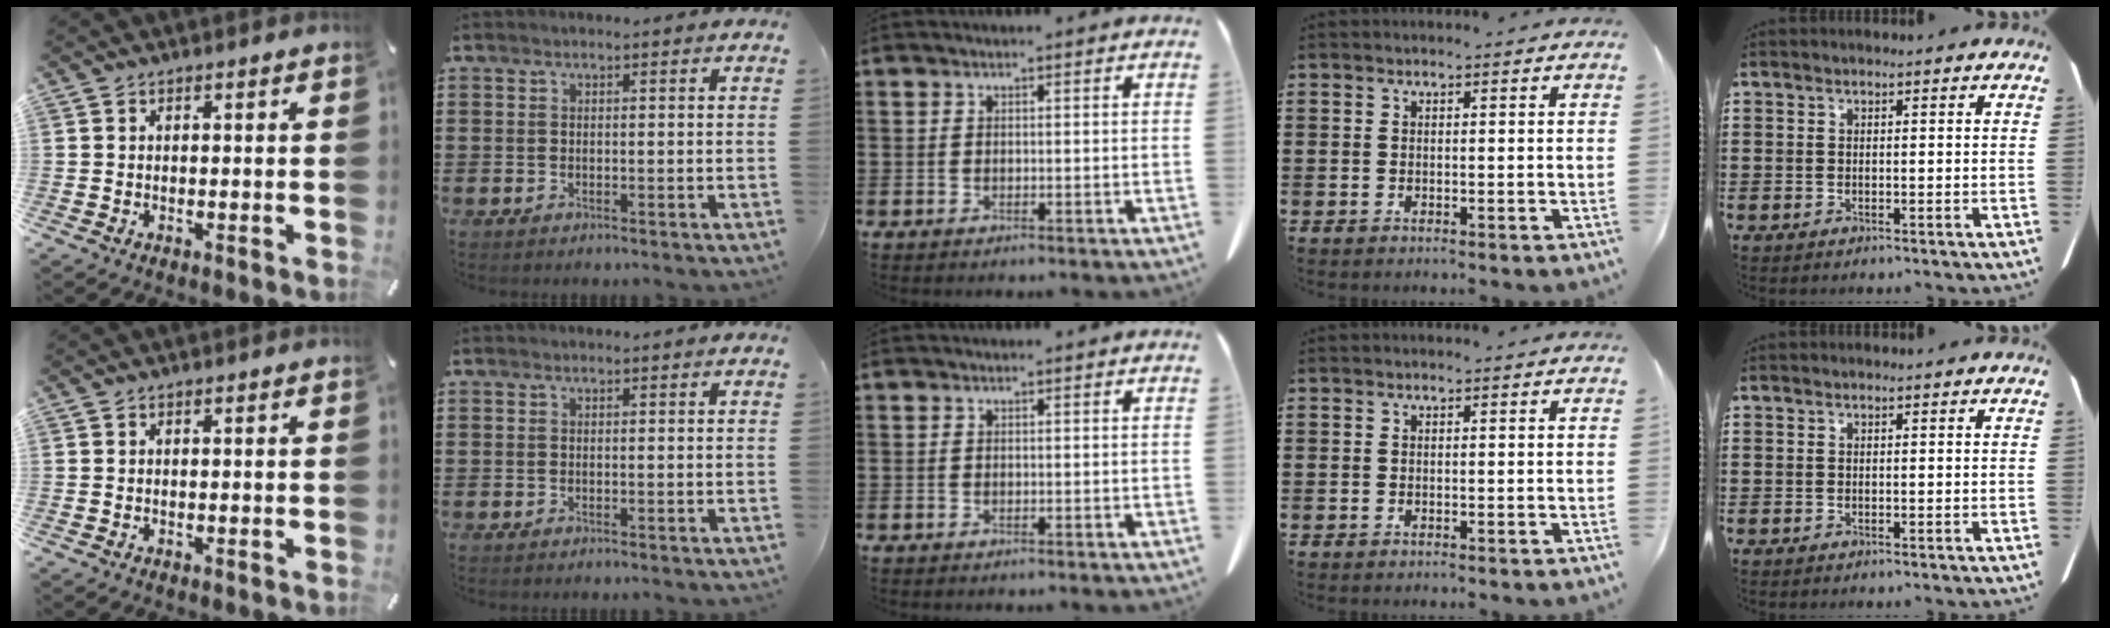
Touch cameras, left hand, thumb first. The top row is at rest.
{}